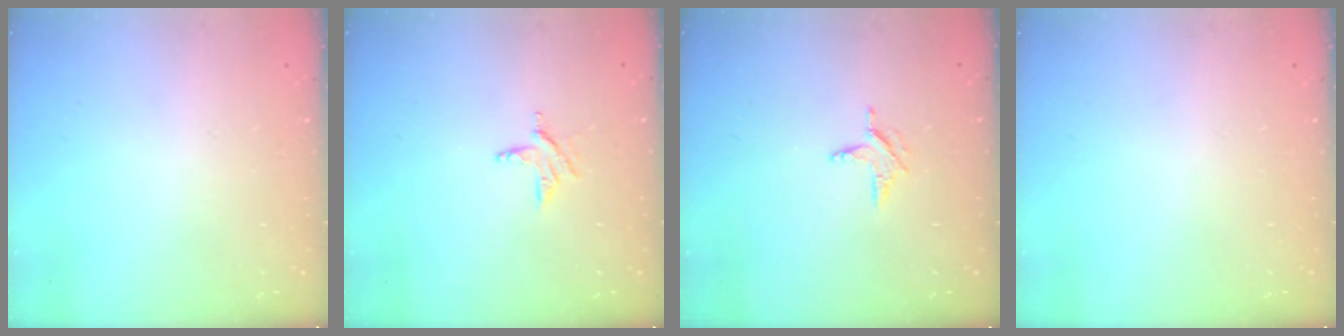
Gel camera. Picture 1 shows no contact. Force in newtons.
{"total": 4.9, "press": 4.8, "slide": 0.4}
{"total": 4.4, "press": 4.4, "slide": 0.3}
{"total": 0.0}